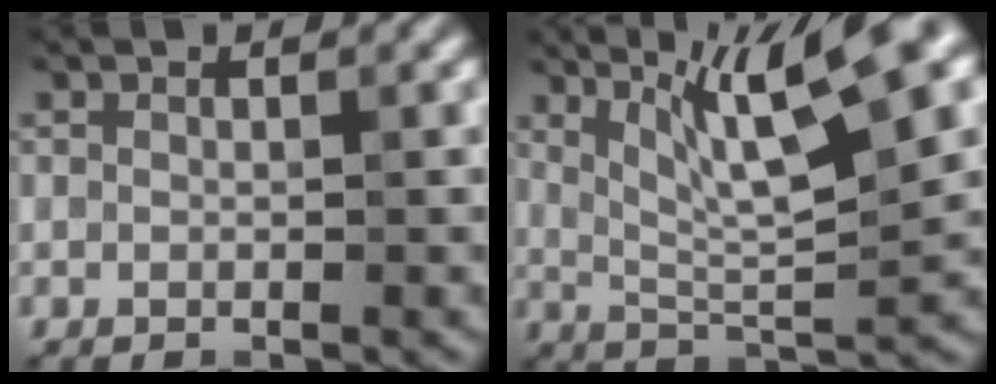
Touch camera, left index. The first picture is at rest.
{"total": 10.6, "force": [5.0, 2.3, 9.1], "torque": [-0.144, 0.013, 0.088]}